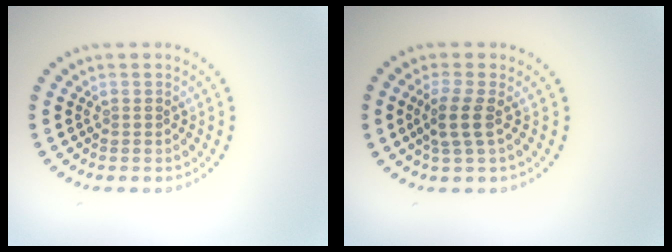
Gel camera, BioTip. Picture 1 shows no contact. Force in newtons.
{"total": 2.3, "press": 1.9, "slide": 1.3}